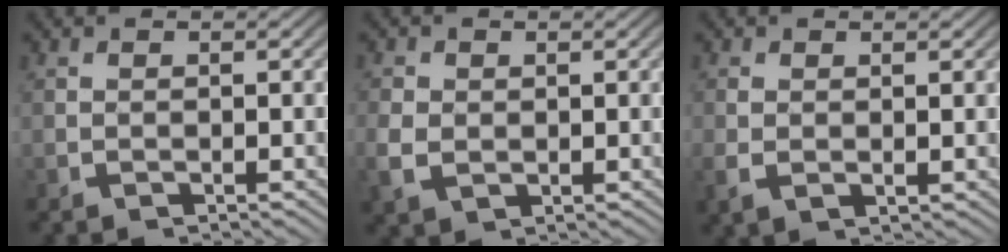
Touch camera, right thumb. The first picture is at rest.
{"total": 2.4, "force": [0.1, 2.0, 1.3], "torque": [-0.041, -0.011, 0.012]}
{"total": 1.4, "force": [0.4, 0.7, 1.2], "torque": [-0.034, -0.008, 0.016]}